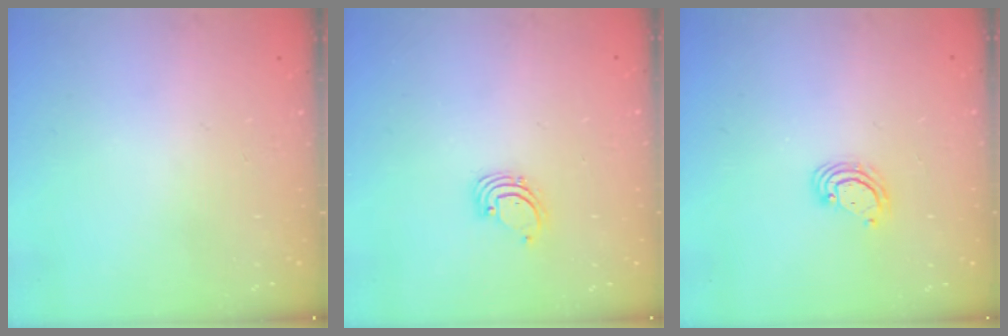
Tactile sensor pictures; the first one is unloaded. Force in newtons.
{"total": 1.4, "press": 1.4, "slide": 0.1}
{"total": 3.2, "press": 3.2, "slide": 0.3}